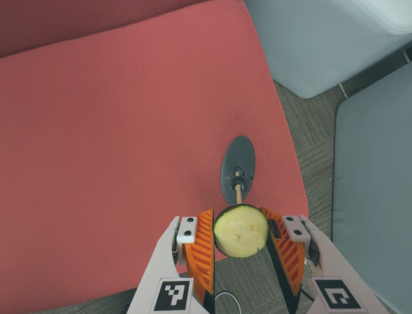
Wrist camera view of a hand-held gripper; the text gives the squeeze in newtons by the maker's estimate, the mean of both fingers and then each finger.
{"total": 8.5, "left": 8.7, "right": 8.3}